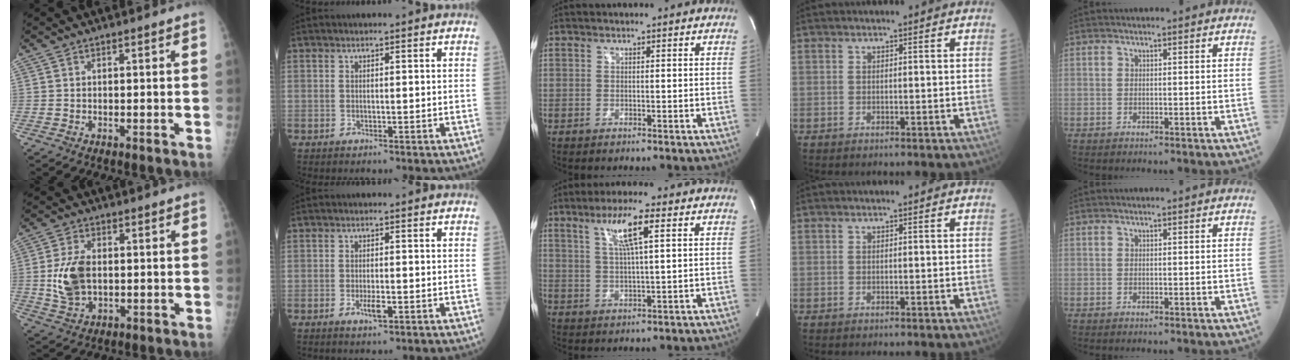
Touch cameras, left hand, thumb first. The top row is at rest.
{"thumb": {"total": 8.7, "force": [0.0, 5.6, 6.7], "torque": [-0.129, -0.001, 0.006]}, "index": {"total": 2.1, "force": [-0.7, 0.5, 1.9], "torque": [-0.039, -0.003, -0.010]}, "middle": {"total": 7.5, "force": [3.4, 0.0, 6.7], "torque": [-0.128, 0.000, 0.062]}}